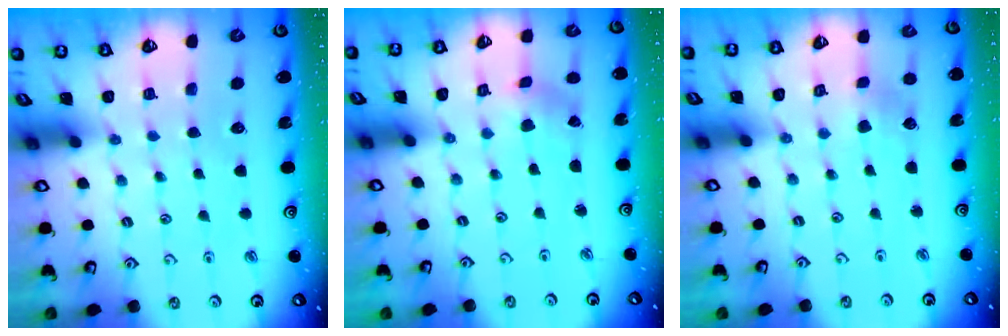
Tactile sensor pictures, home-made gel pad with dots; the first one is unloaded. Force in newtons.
{"total": 0.0}
{"total": 1.9, "press": 1.9, "slide": 0.3}